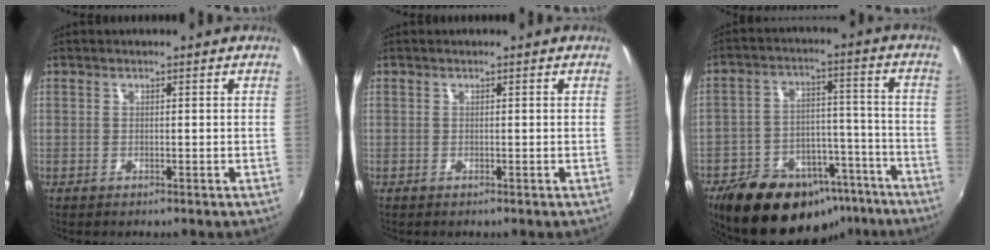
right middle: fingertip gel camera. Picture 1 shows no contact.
{"total": 0.0}
{"total": 21.8, "force": [-15.7, 11.1, 10.3], "torque": [-0.192, 0.030, -0.206]}